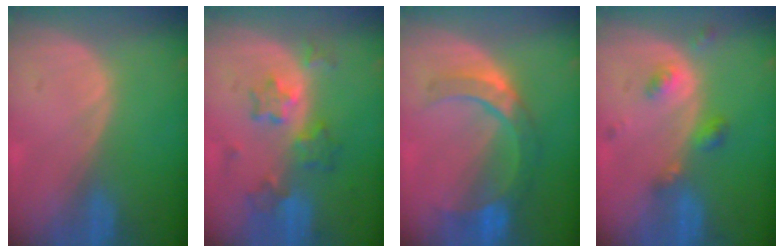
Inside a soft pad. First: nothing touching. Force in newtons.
{"total": 7.2, "press": 6.4, "slide": 3.4}
{"total": 7.2, "press": 7.1, "slide": 1.1}
{"total": 4.6, "press": 4.1, "slide": 2.1}